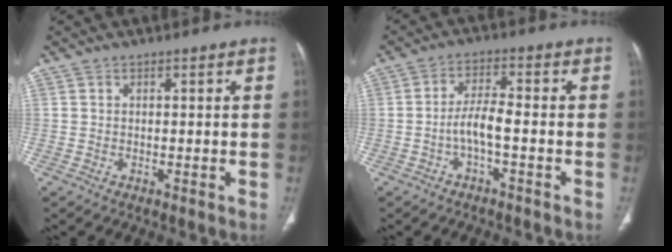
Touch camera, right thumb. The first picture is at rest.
{"total": 4.7, "force": [-1.7, 1.1, 4.2], "torque": [-0.088, 0.021, -0.034]}